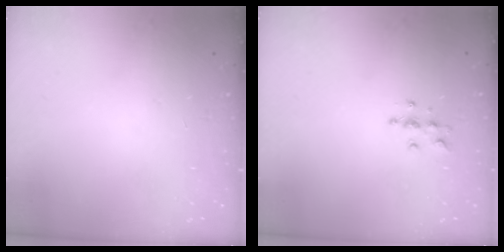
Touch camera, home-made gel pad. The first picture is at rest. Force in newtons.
{"total": 4.5, "press": 4.5, "slide": 0.3}